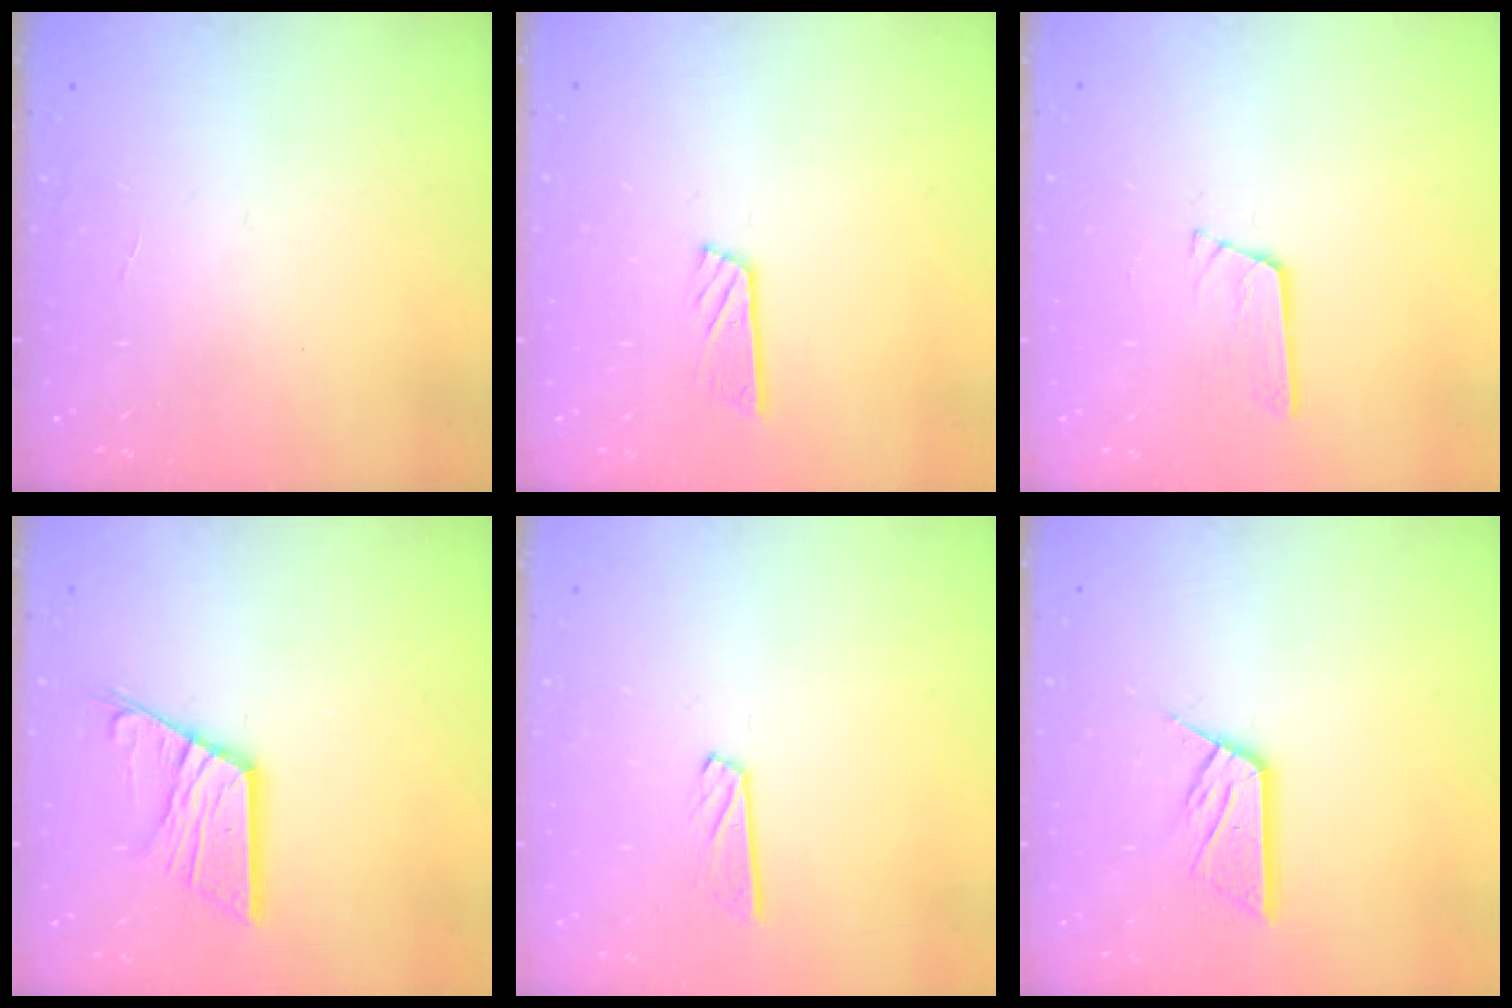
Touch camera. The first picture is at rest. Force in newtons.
{"total": 6.3, "press": 6.3, "slide": 0.3}
{"total": 3.1, "press": 3.1, "slide": 0.1}
{"total": 11.7, "press": 11.6, "slide": 0.6}
{"total": 3.9, "press": 3.9, "slide": 0.3}
{"total": 10.8, "press": 10.7, "slide": 0.9}